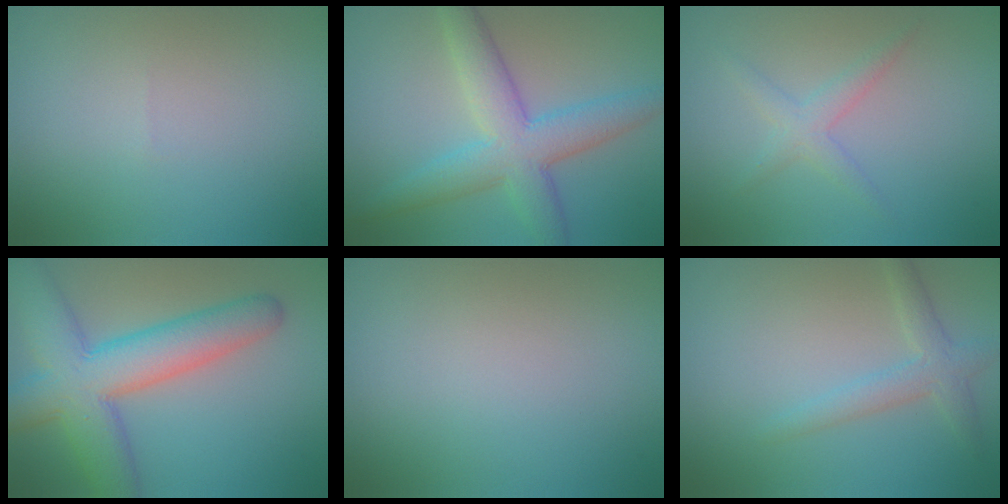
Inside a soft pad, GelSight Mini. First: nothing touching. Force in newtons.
{"total": 6.5, "press": 6.5, "slide": 0.1}
{"total": 1.9, "press": 1.9, "slide": 0.1}
{"total": 9.1, "press": 9.1, "slide": 0.3}
{"total": 0.0}
{"total": 2.4, "press": 2.4, "slide": 0.1}